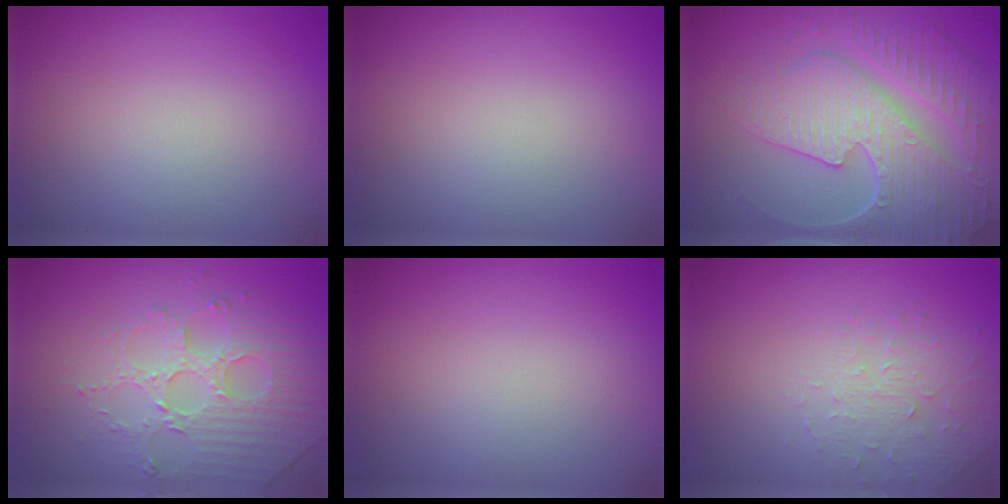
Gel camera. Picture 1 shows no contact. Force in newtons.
{"total": 0.0}
{"total": 8.8, "press": 6.4, "slide": 6.0}
{"total": 4.2, "press": 4.0, "slide": 1.3}
{"total": 0.0}
{"total": 1.6, "press": 1.1, "slide": 1.2}